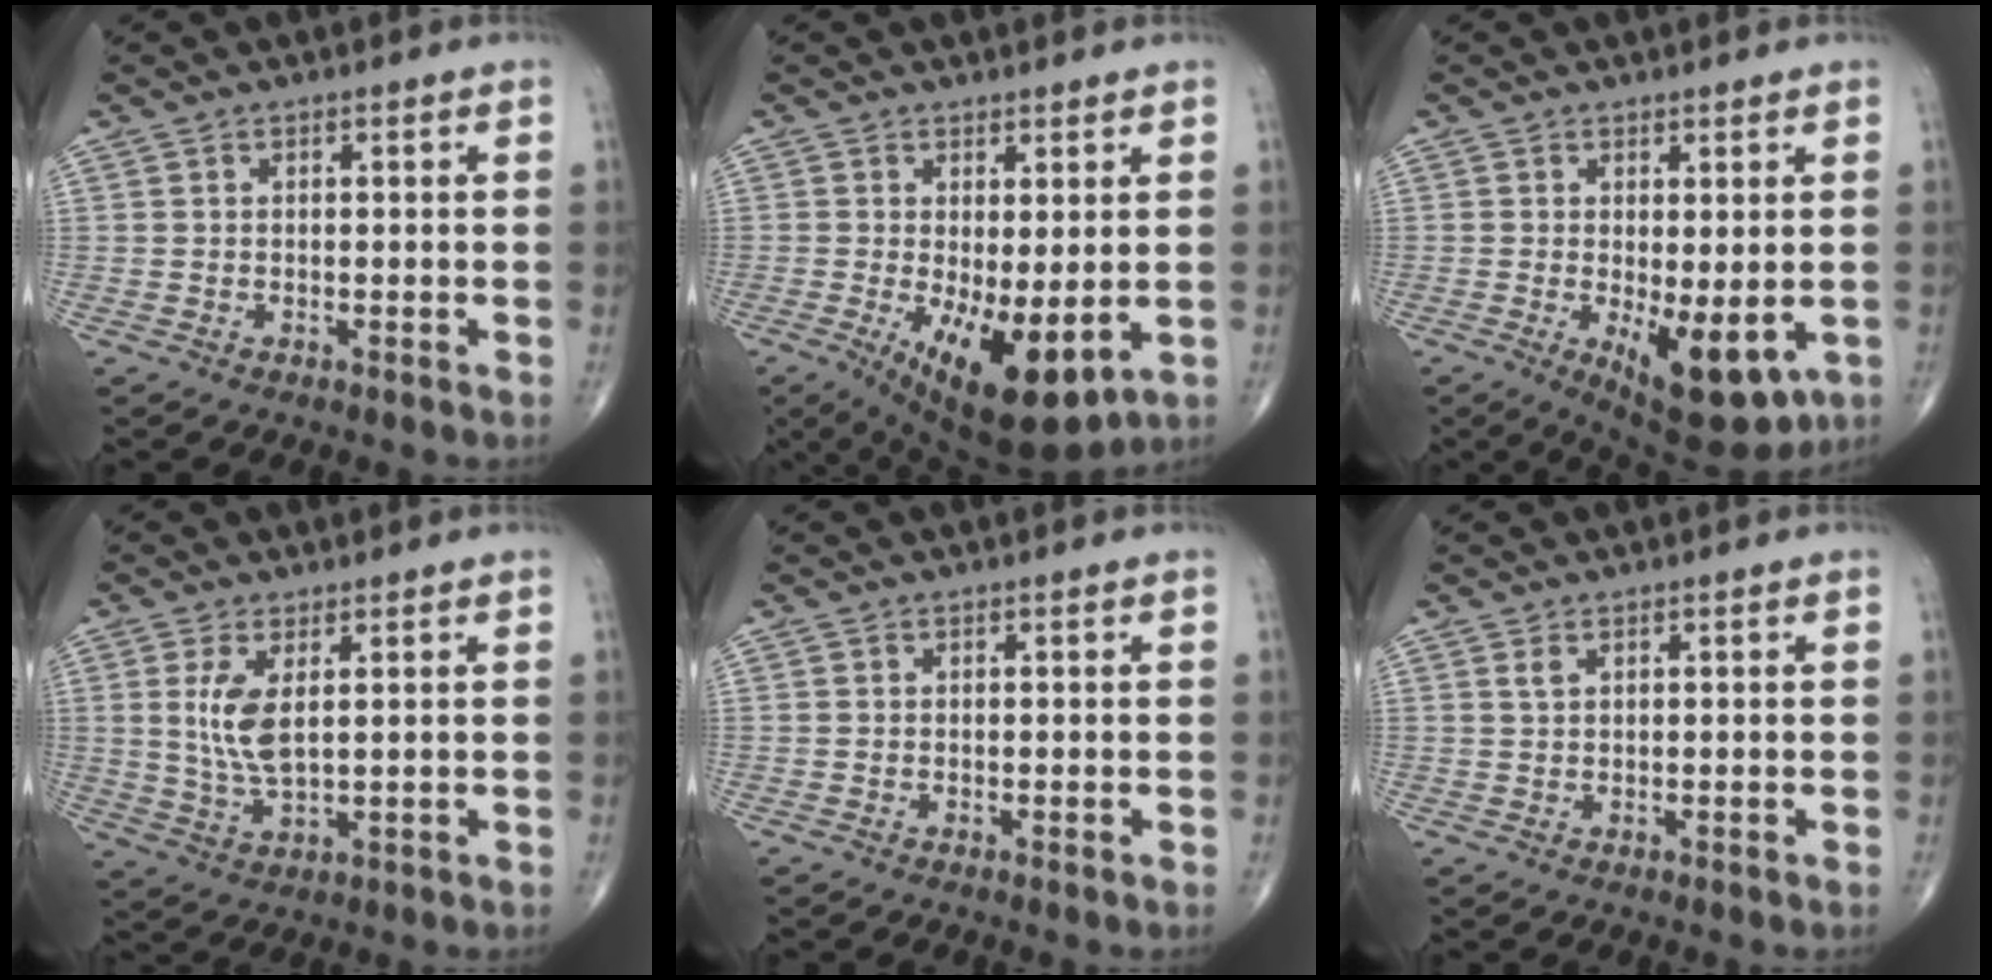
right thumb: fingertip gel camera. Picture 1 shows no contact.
{"total": 12.0, "force": [-2.5, 4.5, 10.9], "torque": [-0.166, -0.025, -0.020]}
{"total": 10.6, "force": [-2.5, 4.2, 9.4], "torque": [-0.122, -0.023, -0.022]}
{"total": 6.7, "force": [1.6, 2.6, 5.9], "torque": [-0.127, -0.015, 0.042]}
{"total": 0.0}
{"total": 1.0, "force": [0.6, 0.4, 0.7], "torque": [-0.014, 0.004, 0.013]}